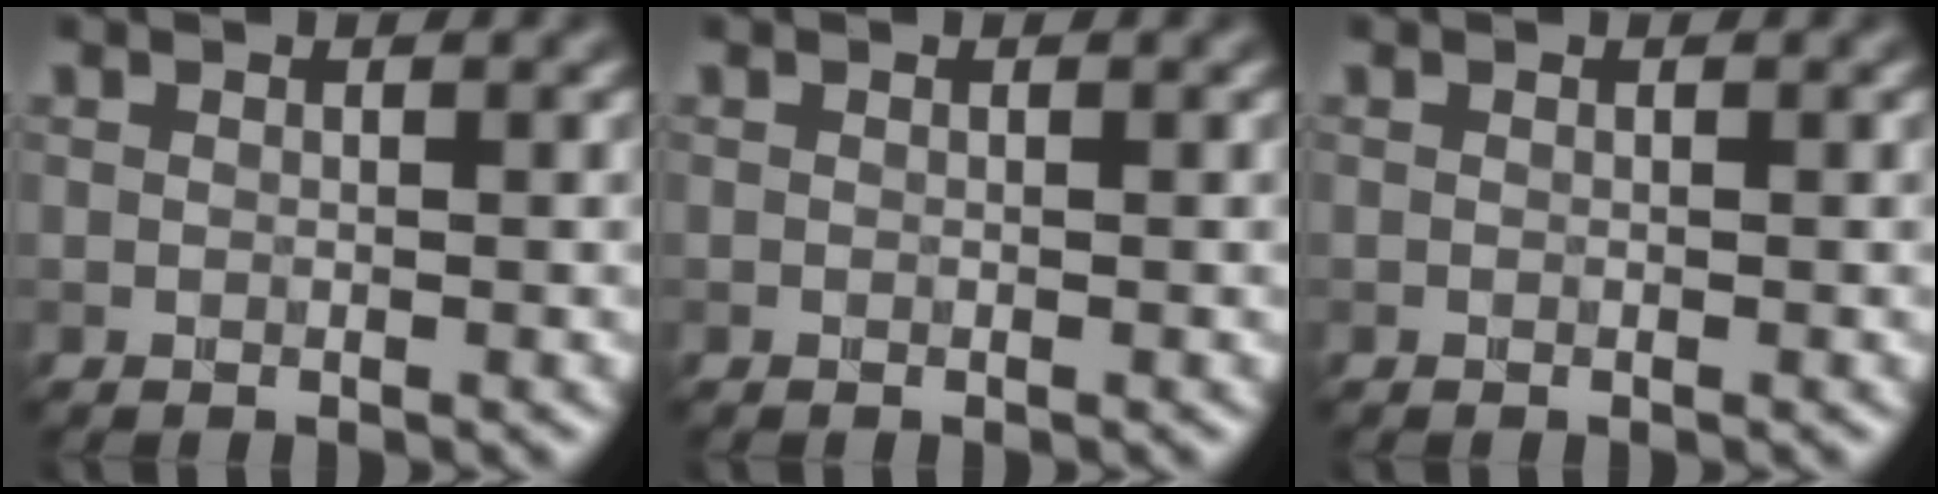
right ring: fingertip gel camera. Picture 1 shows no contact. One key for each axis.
{"total": 0.0}
{"total": 0.0}